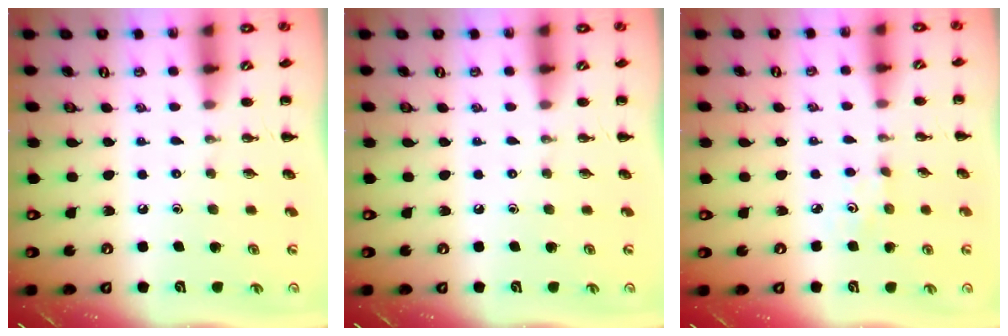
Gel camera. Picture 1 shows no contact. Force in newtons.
{"total": 0.0}
{"total": 2.2, "press": 2.1, "slide": 0.7}